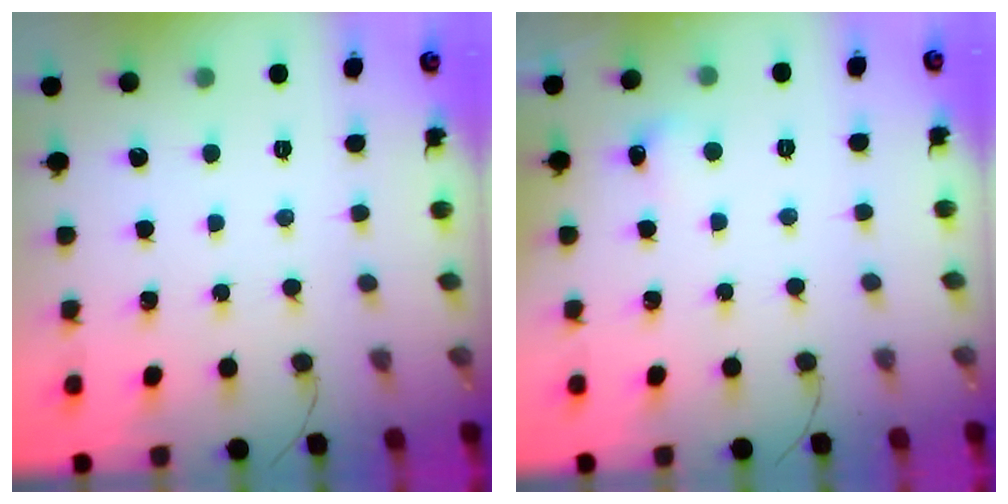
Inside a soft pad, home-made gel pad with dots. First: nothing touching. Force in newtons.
{"total": 4.3, "press": 4.0, "slide": 1.4}